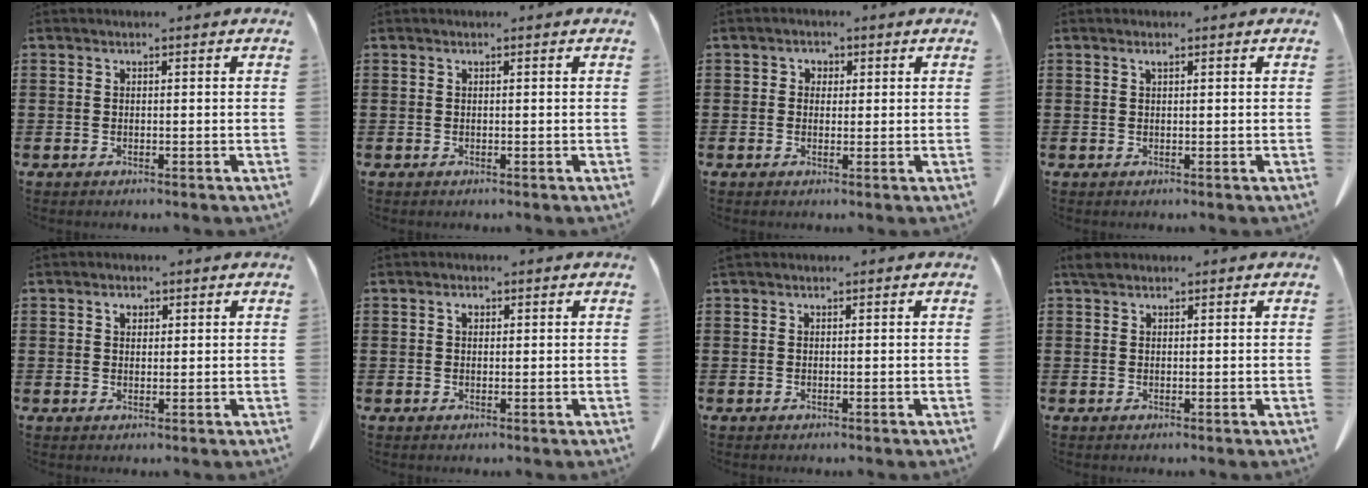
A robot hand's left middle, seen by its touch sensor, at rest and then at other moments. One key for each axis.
{"total": 0.0}
{"total": 1.4, "fx": 0.2, "fy": 1.3, "fz": 0.4, "tx": -0.014, "ty": 0.008, "tz": 0.001}
{"total": 0.7, "fx": 0.4, "fy": 0.1, "fz": 0.6, "tx": -0.013, "ty": 0.000, "tz": 0.008}
{"total": 1.5, "fx": 0.9, "fy": 1.0, "fz": 0.8, "tx": -0.011, "ty": 0.001, "tz": 0.015}
{"total": 1.1, "fx": 0.5, "fy": 0.7, "fz": 0.7, "tx": -0.008, "ty": 0.002, "tz": 0.007}
{"total": 0.0}
{"total": 1.2, "fx": 1.0, "fy": 0.5, "fz": 0.5, "tx": -0.015, "ty": 0.002, "tz": 0.019}